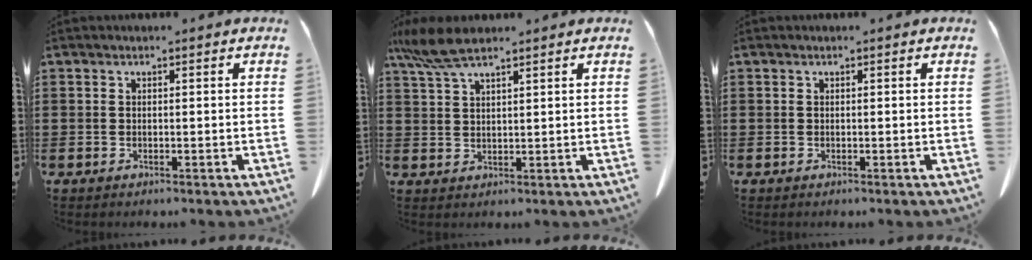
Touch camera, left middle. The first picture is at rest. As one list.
[{"total": 6.1, "force": [4.6, 1.1, 3.9], "torque": [-0.094, -0.008, 0.084]}, {"total": 0.0}]